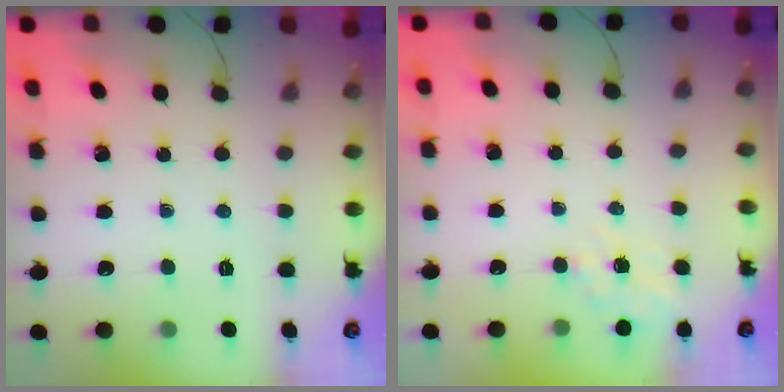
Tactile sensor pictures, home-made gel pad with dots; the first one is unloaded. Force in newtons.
{"total": 6.5, "press": 6.3, "slide": 1.5}